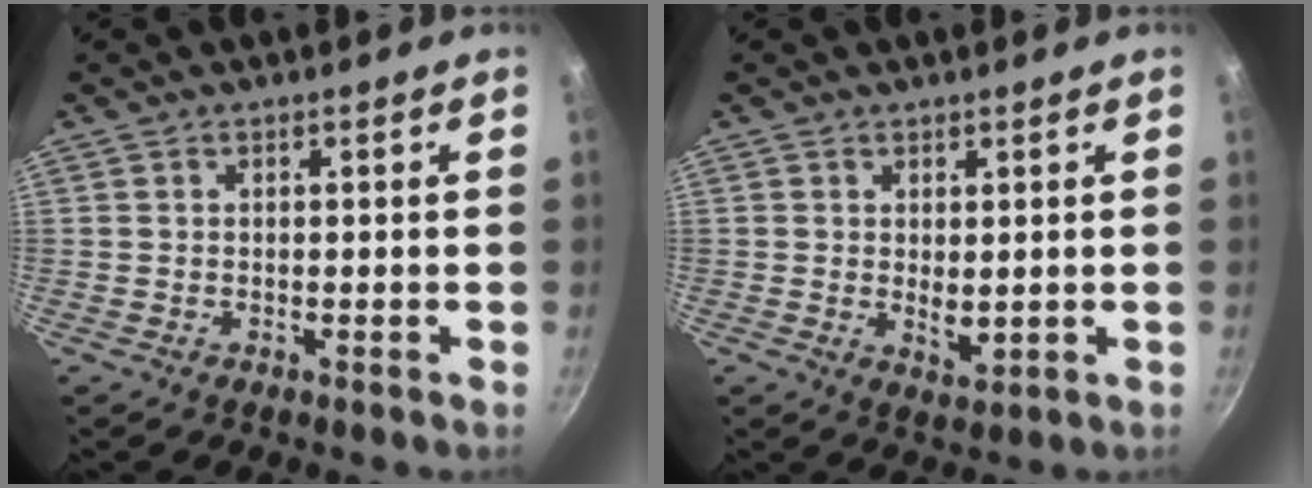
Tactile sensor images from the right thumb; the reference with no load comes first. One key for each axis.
{"total": 3.2, "fx": 0.5, "fy": 1.8, "fz": 2.6, "tx": -0.041, "ty": -0.012, "tz": 0.012}